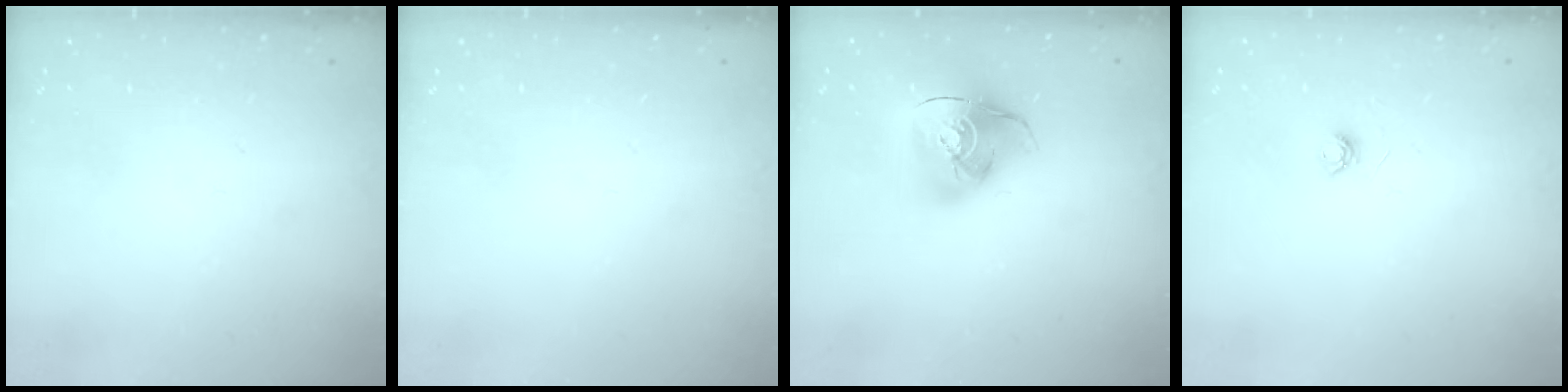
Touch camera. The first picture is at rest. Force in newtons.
{"total": 0.0}
{"total": 16.1, "press": 16.0, "slide": 2.1}
{"total": 4.7, "press": 4.6, "slide": 0.6}